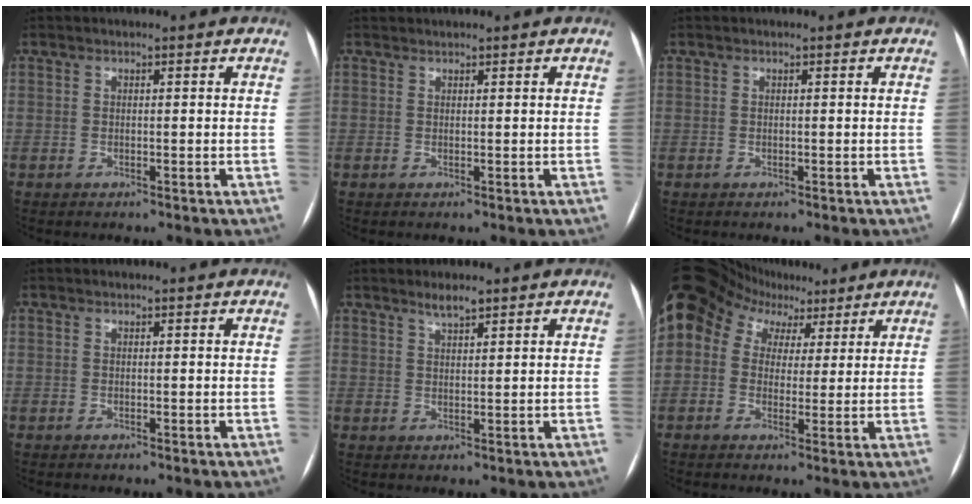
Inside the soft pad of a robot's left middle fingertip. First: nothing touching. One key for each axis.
{"total": 2.0, "fx": -0.1, "fy": -1.6, "fz": -1.1, "tx": 0.015, "ty": 0.002, "tz": 0.005}
{"total": 0.0}
{"total": 0.0}
{"total": 2.4, "fx": 1.9, "fy": 0.3, "fz": 1.4, "tx": -0.029, "ty": 0.002, "tz": 0.036}
{"total": 14.2, "fx": 7.3, "fy": 10.2, "fz": 6.6, "tx": -0.154, "ty": 0.080, "tz": 0.132}